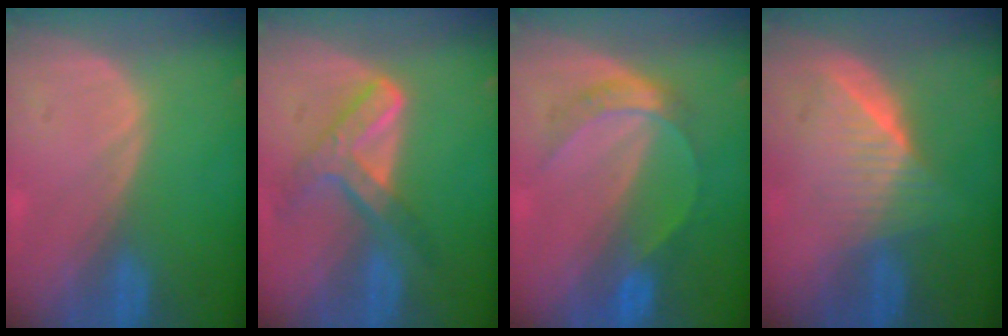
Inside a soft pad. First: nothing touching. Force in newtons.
{"total": 7.2, "press": 6.2, "slide": 3.8}
{"total": 4.9, "press": 4.9, "slide": 0.2}
{"total": 6.5, "press": 5.9, "slide": 2.6}